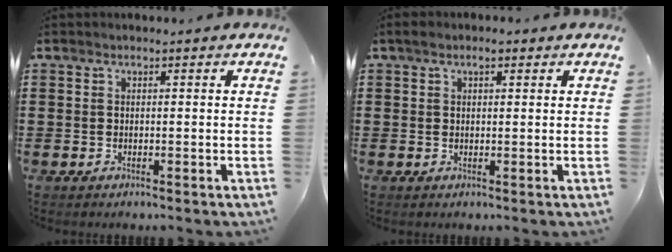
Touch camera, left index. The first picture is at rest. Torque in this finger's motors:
{"motor_torque": [1.13, -1.00, 0.35, 0.07]}